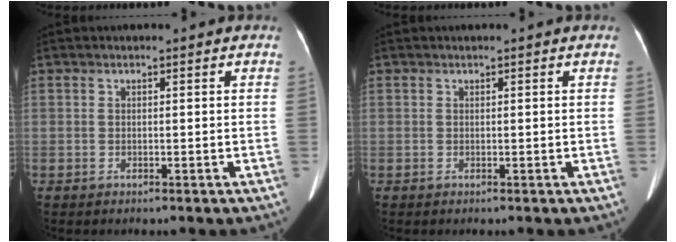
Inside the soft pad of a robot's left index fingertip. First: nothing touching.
{"total": 0.0}